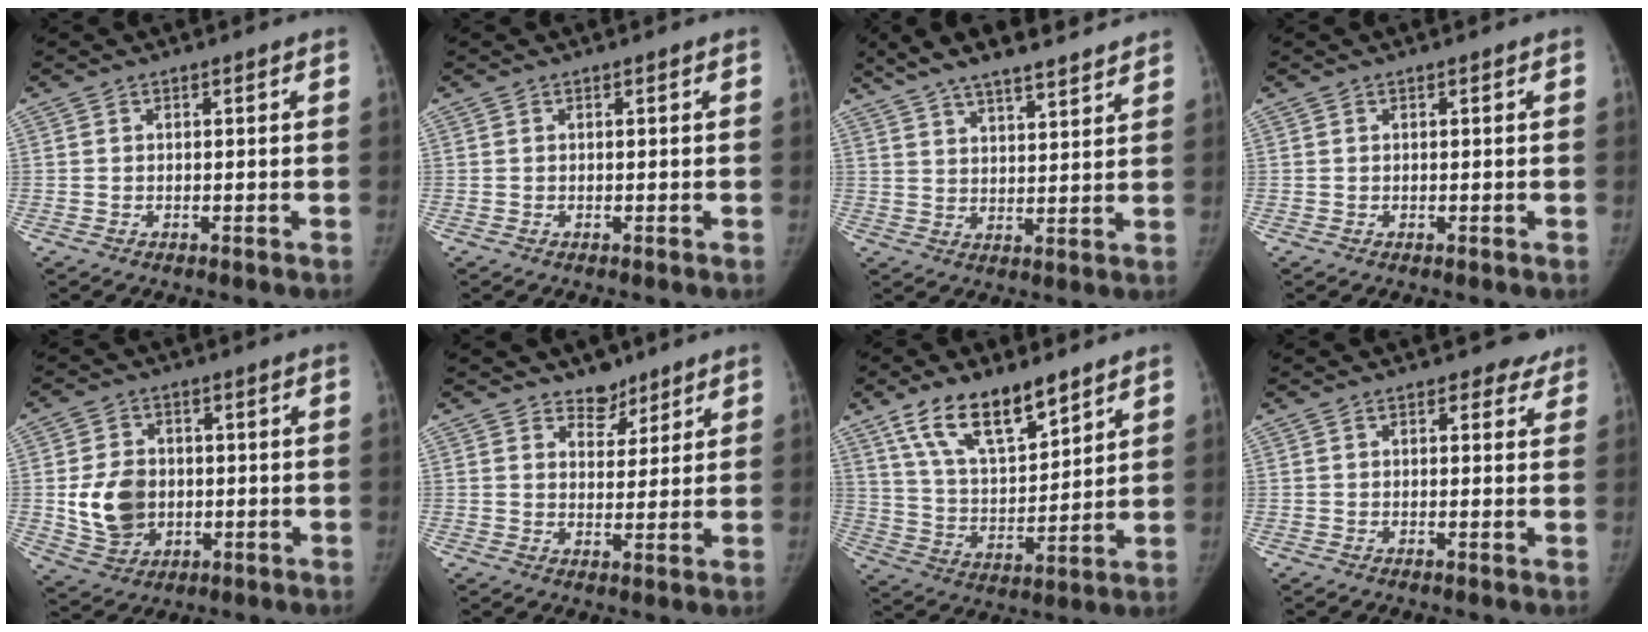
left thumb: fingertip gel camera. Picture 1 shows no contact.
{"total": 0.0}
{"total": 17.1, "force": [13.6, 4.2, 9.4], "torque": [-0.143, -0.016, 0.213]}
{"total": 0.0}
{"total": 10.2, "force": [-0.3, 8.1, 6.1], "torque": [-0.086, -0.005, 0.006]}
{"total": 5.0, "force": [3.8, 2.9, 1.2], "torque": [0.011, -0.028, 0.061]}
{"total": 15.7, "force": [10.4, 6.4, 9.7], "torque": [-0.139, -0.055, 0.198]}
{"total": 4.0, "force": [2.8, 2.2, 1.9], "torque": [0.004, -0.007, 0.031]}